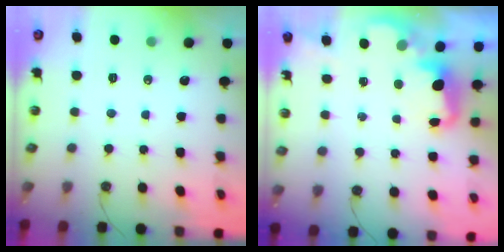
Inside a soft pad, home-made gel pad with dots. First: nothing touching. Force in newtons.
{"total": 2.7, "press": 2.6, "slide": 0.7}